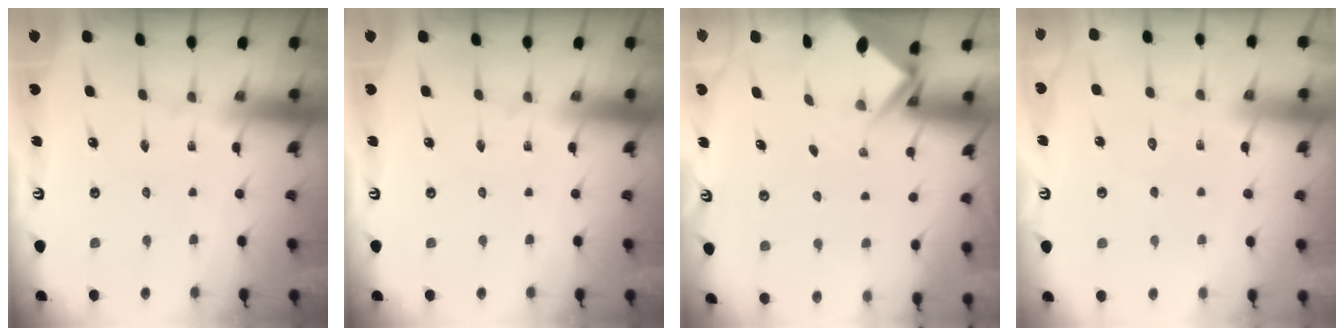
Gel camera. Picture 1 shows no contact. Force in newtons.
{"total": 0.0}
{"total": 2.7, "press": 2.7, "slide": 0.1}
{"total": 4.1, "press": 4.0, "slide": 0.5}